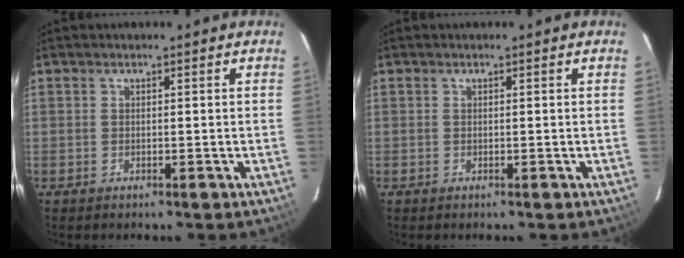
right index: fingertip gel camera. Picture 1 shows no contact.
{"total": 0.0}